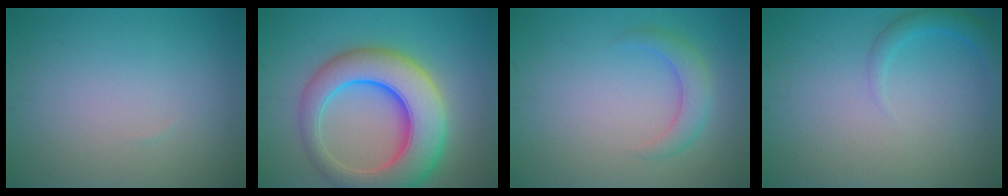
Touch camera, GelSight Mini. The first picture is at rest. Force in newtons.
{"total": 10.2, "press": 10.2, "slide": 0.2}
{"total": 2.4, "press": 2.4, "slide": 0.0}
{"total": 1.8, "press": 1.8, "slide": 0.2}